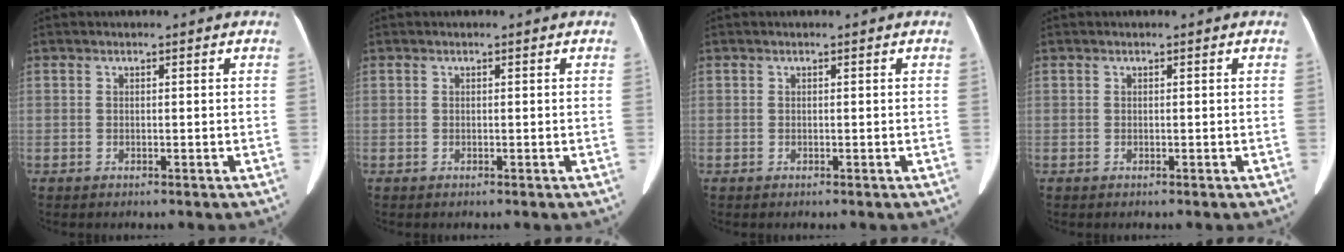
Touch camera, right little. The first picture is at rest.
{"total": 0.0}
{"total": 0.0}
{"total": 0.0}